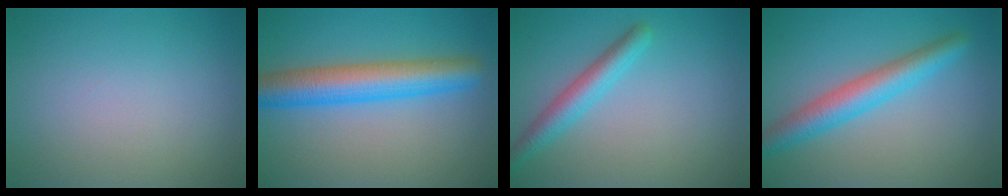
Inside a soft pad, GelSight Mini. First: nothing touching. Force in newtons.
{"total": 6.6, "press": 6.6, "slide": 0.1}
{"total": 2.9, "press": 2.9, "slide": 0.1}
{"total": 4.5, "press": 4.5, "slide": 0.0}